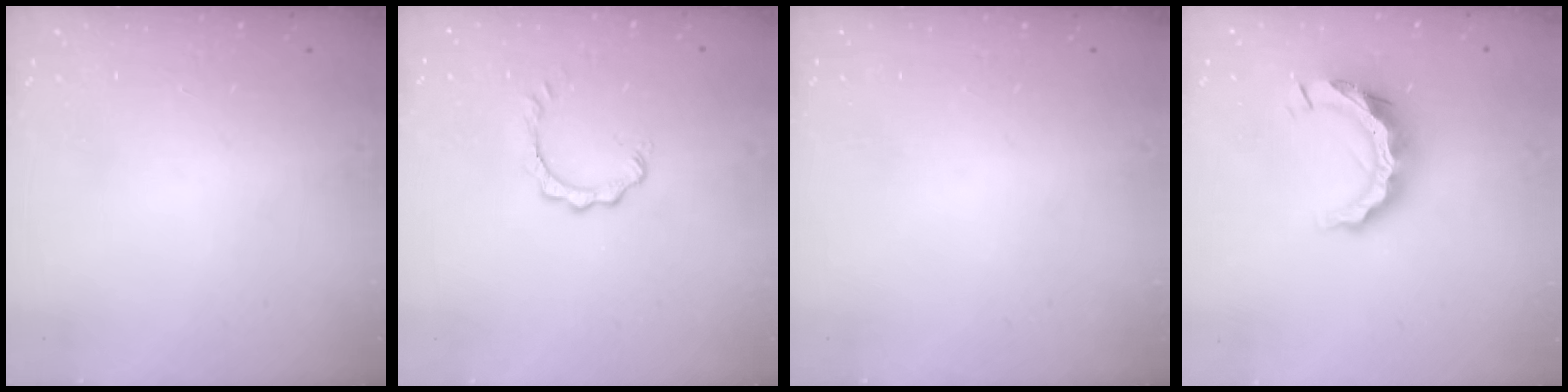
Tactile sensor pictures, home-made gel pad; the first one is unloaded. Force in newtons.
{"total": 1.3, "press": 1.2, "slide": 0.2}
{"total": 0.0}
{"total": 11.6, "press": 11.6, "slide": 1.1}